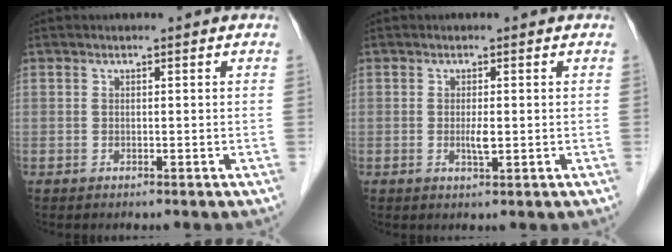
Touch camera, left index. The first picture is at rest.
{"total": 1.7, "force": [-0.1, 0.3, 1.7], "torque": [-0.034, -0.003, -0.001]}